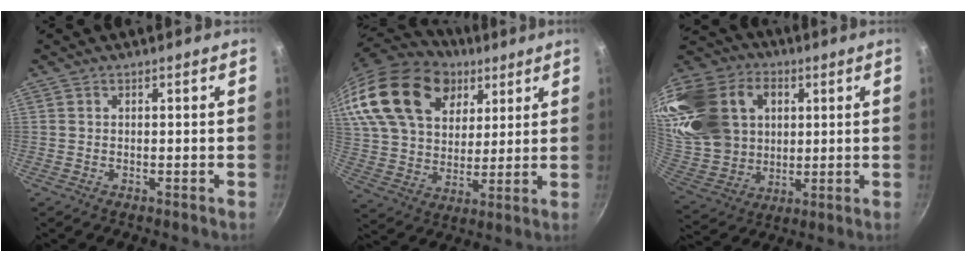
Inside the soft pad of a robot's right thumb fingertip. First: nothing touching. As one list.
[{"total": 27.1, "force": [13.7, 17.9, 15.1], "torque": [-0.288, -0.009, 0.252]}, {"total": 27.9, "force": [8.4, 21.2, 16.1], "torque": [-0.332, 0.007, 0.170]}]